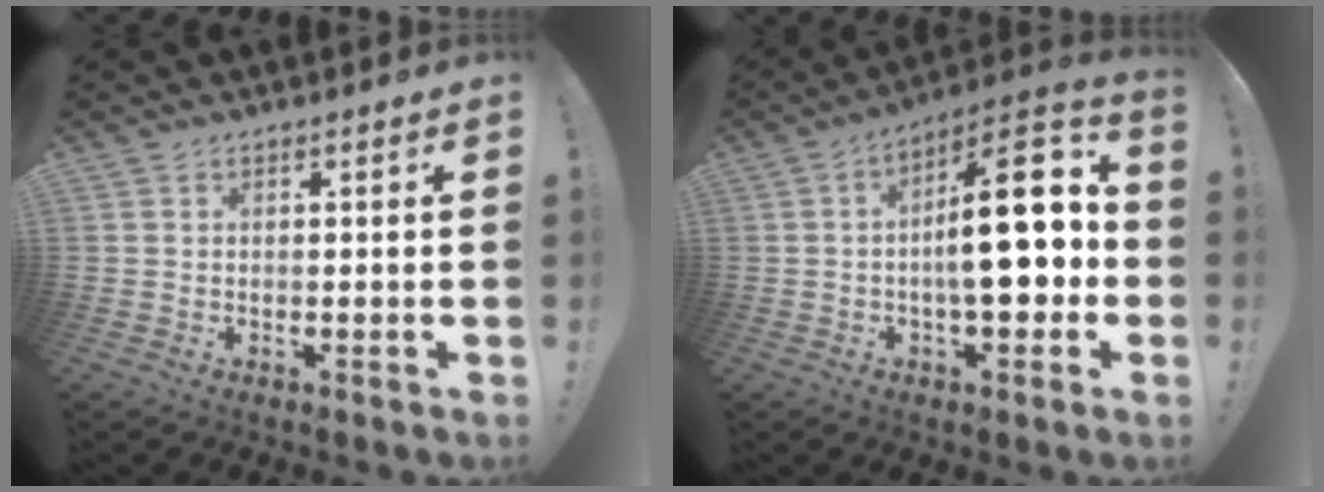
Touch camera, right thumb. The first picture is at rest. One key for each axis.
{"total": 20.4, "fx": -0.2, "fy": 8.1, "fz": 18.7, "tx": -0.252, "ty": 0.005, "tz": -0.009}